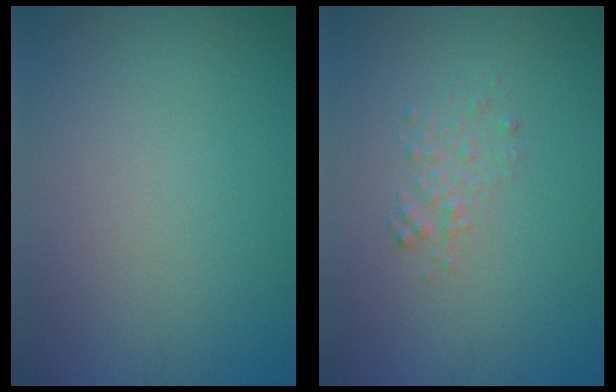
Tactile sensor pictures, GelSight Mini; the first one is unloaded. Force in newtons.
{"total": 1.4, "press": 1.4, "slide": 0.1}